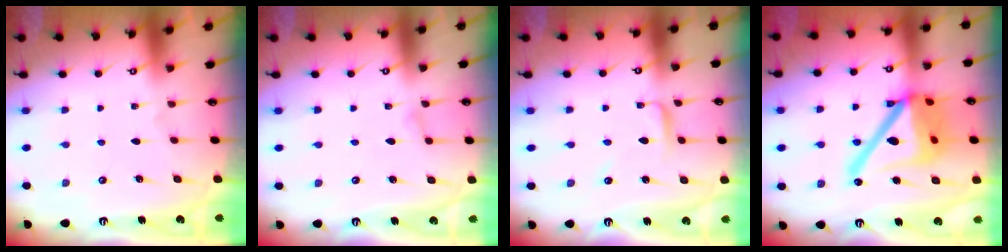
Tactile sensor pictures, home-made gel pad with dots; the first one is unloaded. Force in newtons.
{"total": 2.2, "press": 2.1, "slide": 0.3}
{"total": 3.0, "press": 3.0, "slide": 0.4}
{"total": 21.7, "press": 21.5, "slide": 2.8}